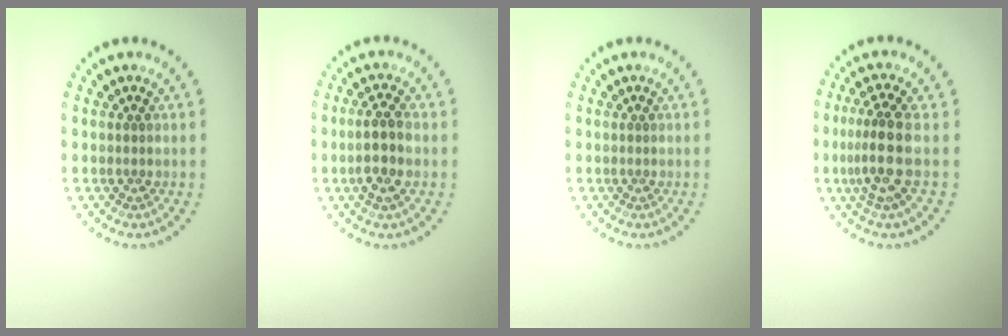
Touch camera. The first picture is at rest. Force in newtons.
{"total": 2.9, "press": 2.7, "slide": 1.0}
{"total": 0.0}
{"total": 3.6, "press": 2.7, "slide": 2.4}